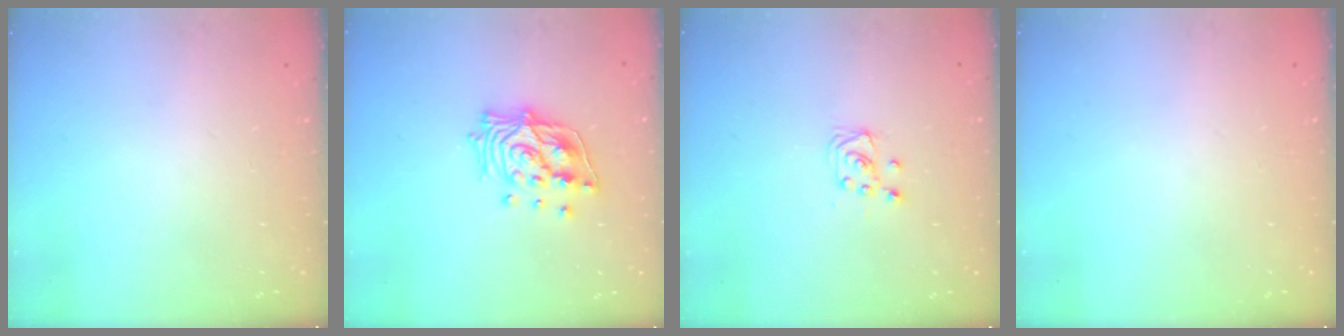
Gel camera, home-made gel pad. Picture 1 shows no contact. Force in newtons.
{"total": 14.0, "press": 13.9, "slide": 1.7}
{"total": 4.3, "press": 4.3, "slide": 0.3}
{"total": 0.0}